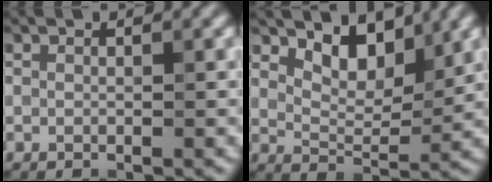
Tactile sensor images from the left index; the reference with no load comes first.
{"total": 4.4, "force": [2.9, 2.1, 2.5], "torque": [-0.048, -0.011, 0.039]}